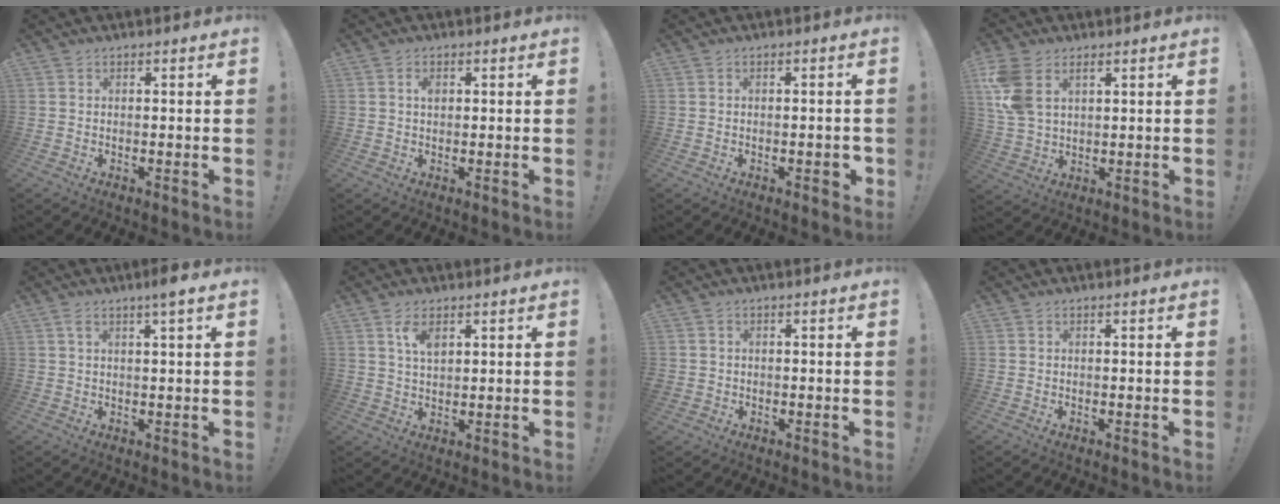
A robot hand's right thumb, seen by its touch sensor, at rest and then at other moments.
{"total": 1.7, "force": [0.3, 1.1, 1.2], "torque": [-0.014, -0.001, 0.004]}
{"total": 2.5, "force": [-1.1, 1.1, 2.0], "torque": [-0.025, 0.006, -0.017]}
{"total": 9.3, "force": [4.3, 5.8, 5.8], "torque": [-0.123, -0.010, 0.081]}
{"total": 4.0, "force": [2.0, -0.1, 3.5], "torque": [-0.062, -0.002, 0.030]}
{"total": 5.0, "force": [2.5, 2.3, 3.6], "torque": [-0.058, -0.011, 0.043]}
{"total": 1.4, "force": [-0.1, 1.3, 0.3], "torque": [0.001, -0.001, -0.004]}
{"total": 0.0}